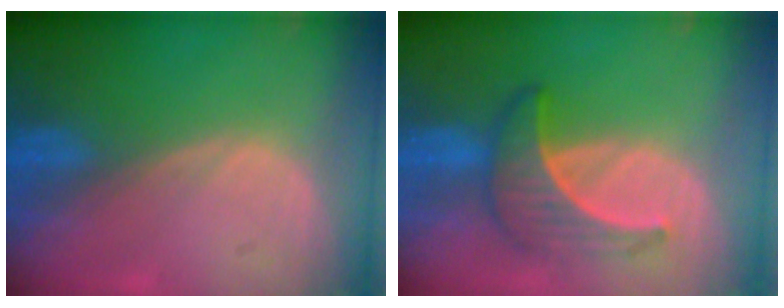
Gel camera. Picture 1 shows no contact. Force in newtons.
{"total": 6.6, "press": 6.1, "slide": 2.5}